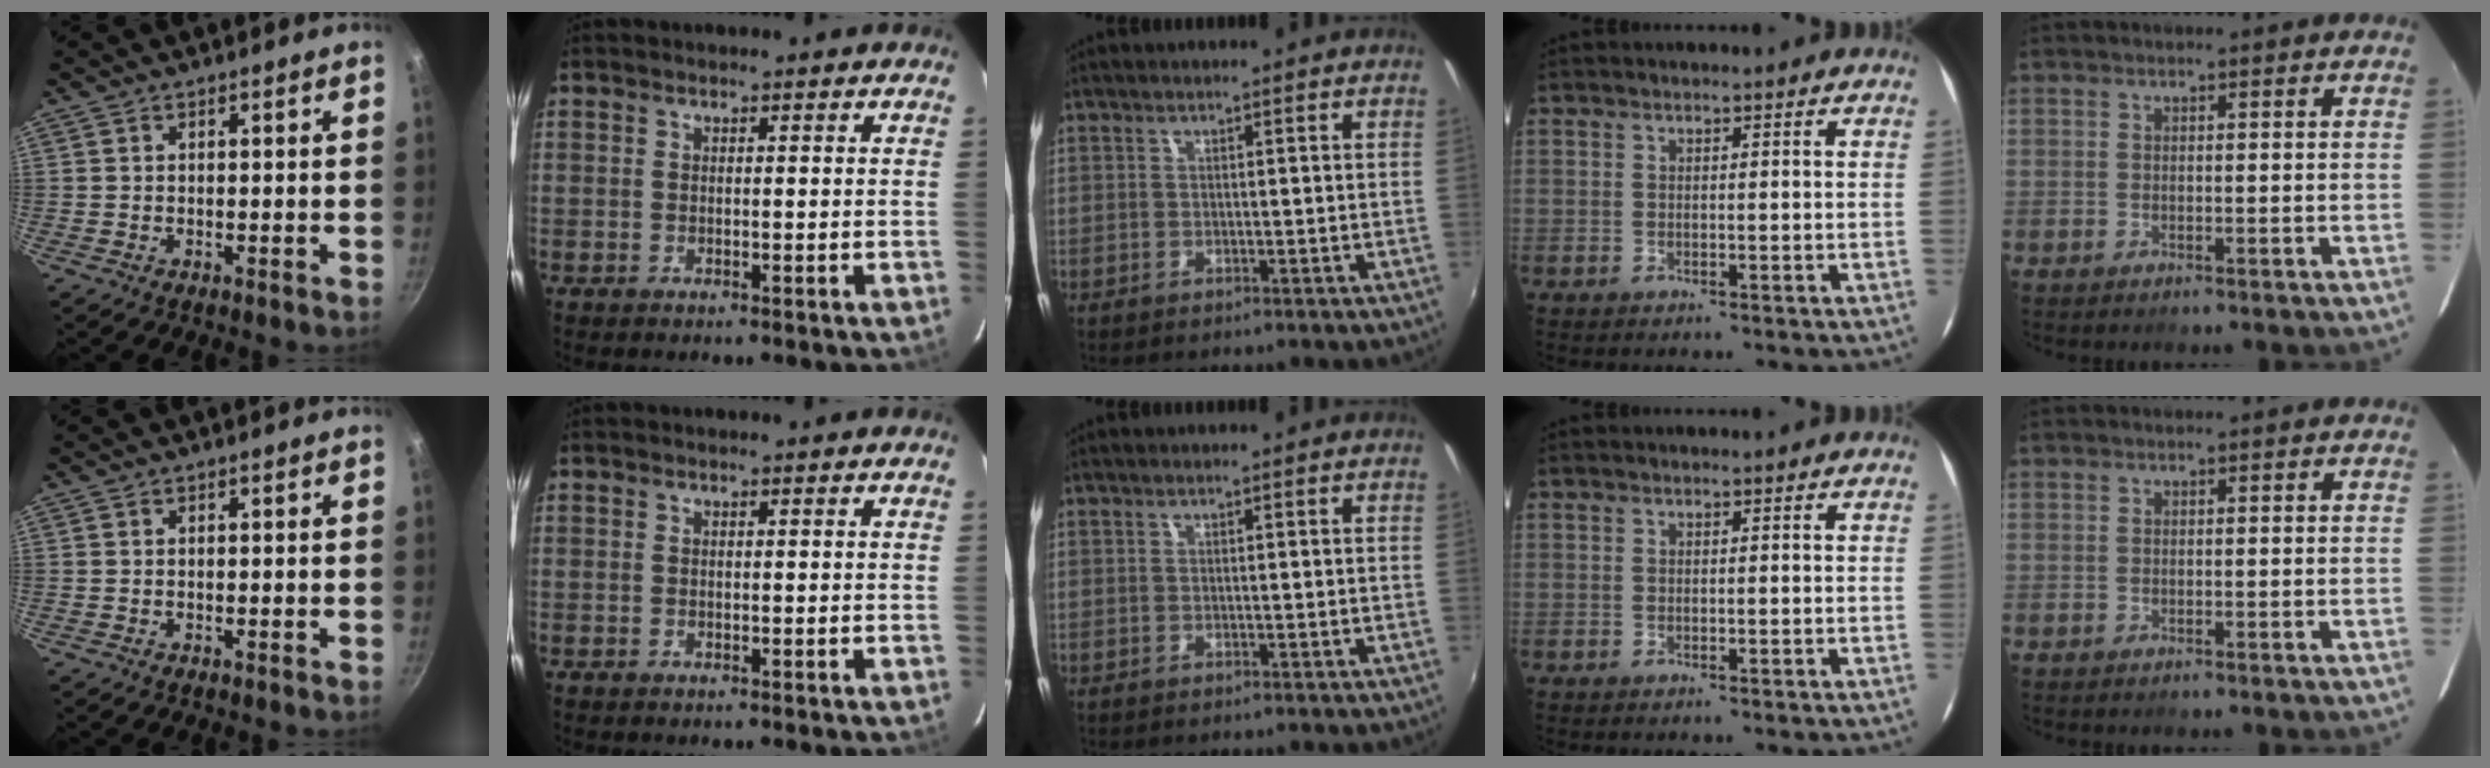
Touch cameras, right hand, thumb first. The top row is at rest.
{}